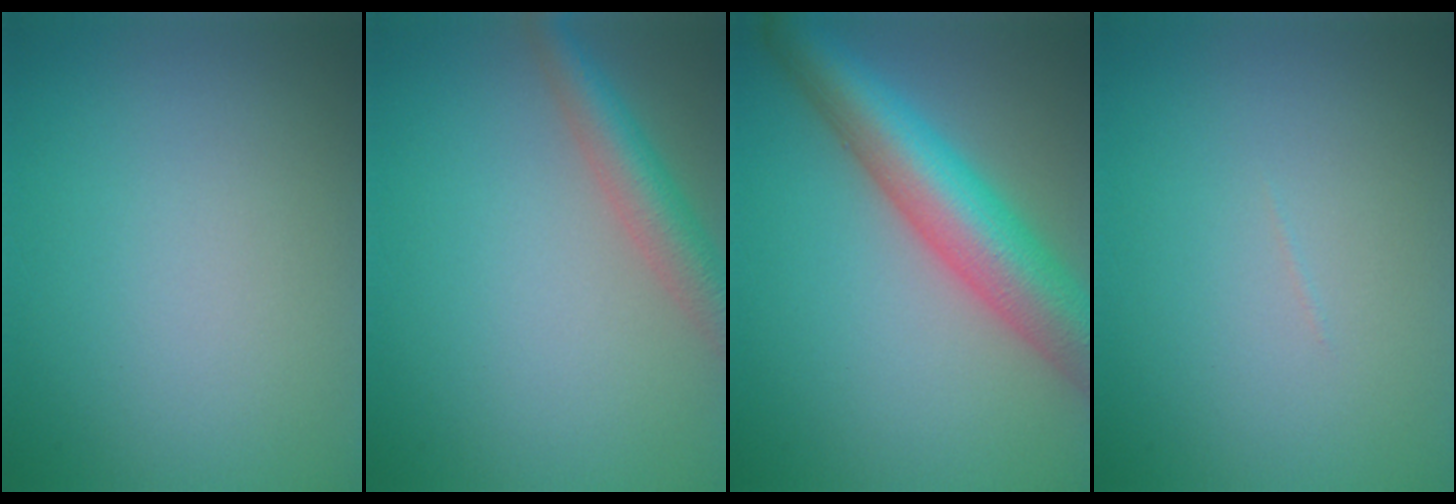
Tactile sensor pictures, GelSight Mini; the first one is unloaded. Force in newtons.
{"total": 4.2, "press": 4.2, "slide": 0.1}
{"total": 8.8, "press": 8.8, "slide": 0.4}
{"total": 0.0}